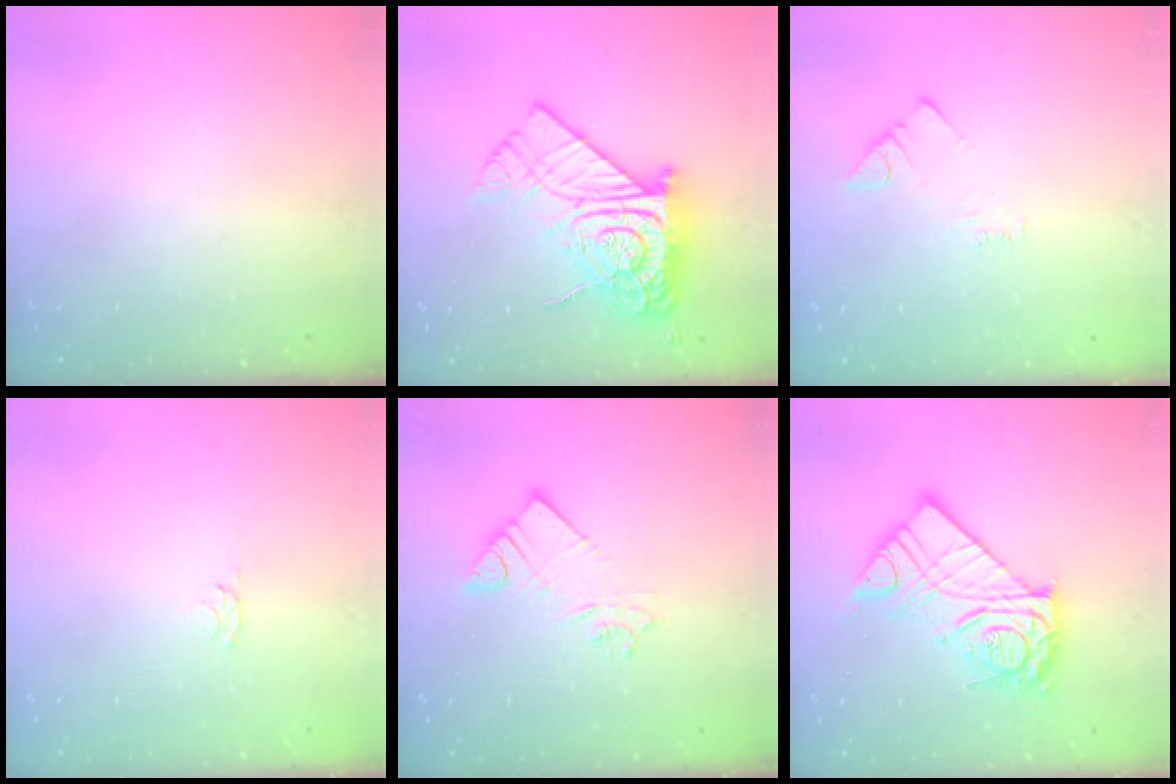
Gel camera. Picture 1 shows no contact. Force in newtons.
{"total": 20.2, "press": 20.1, "slide": 1.9}
{"total": 2.9, "press": 2.9, "slide": 0.5}
{"total": 2.9, "press": 2.9, "slide": 0.4}
{"total": 6.6, "press": 6.6, "slide": 0.2}
{"total": 16.0, "press": 16.0, "slide": 1.3}